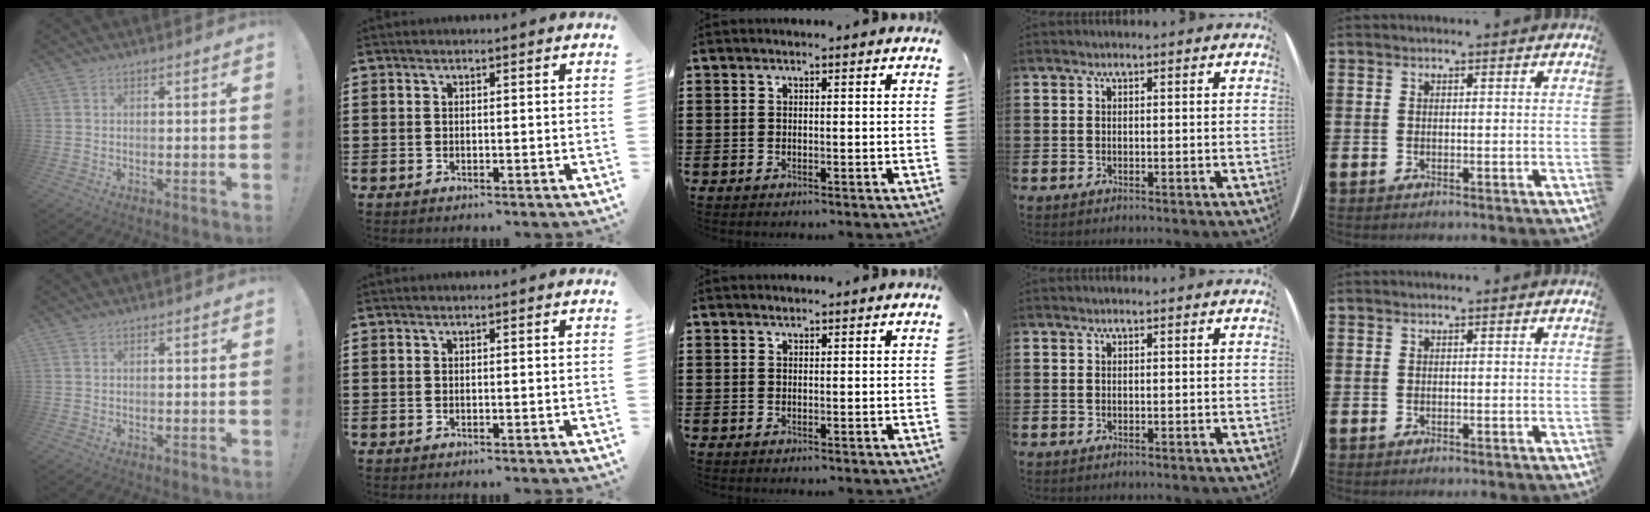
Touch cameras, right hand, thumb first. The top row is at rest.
{"middle": {"total": 0.5, "force": [0.5, 0.2, -0.1], "torque": [0.000, -0.002, 0.009]}}